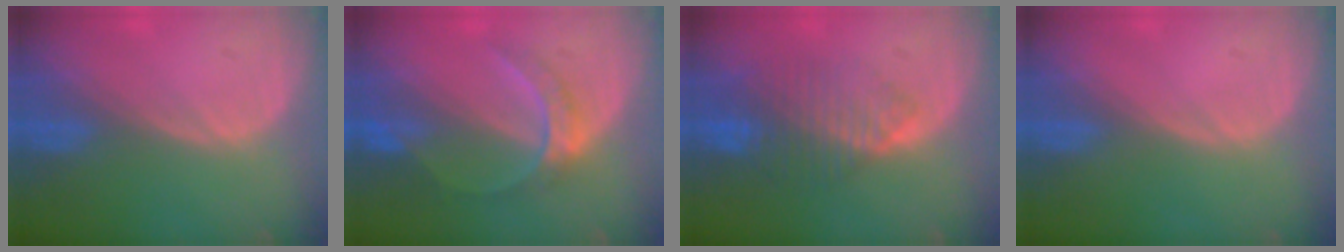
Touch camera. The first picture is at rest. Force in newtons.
{"total": 6.4, "press": 5.5, "slide": 3.2}
{"total": 8.4, "press": 7.3, "slide": 4.1}
{"total": 0.0}